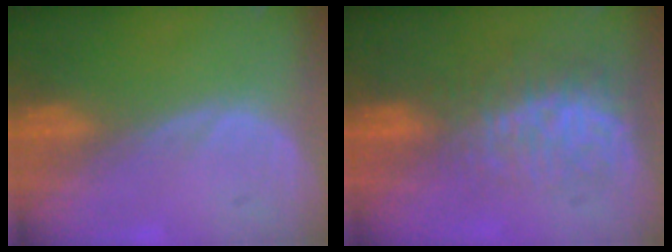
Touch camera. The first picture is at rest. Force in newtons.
{"total": 8.6, "press": 7.4, "slide": 4.4}